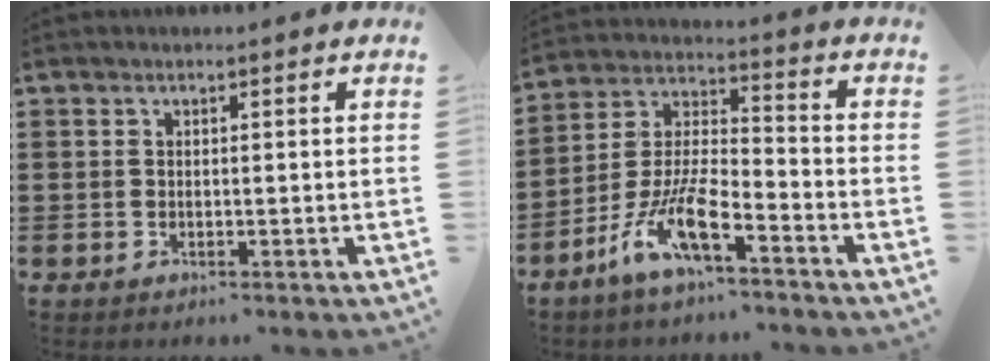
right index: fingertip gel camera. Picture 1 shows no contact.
{"total": 9.8, "force": [-6.7, 2.6, 6.7], "torque": [-0.155, -0.003, -0.132]}